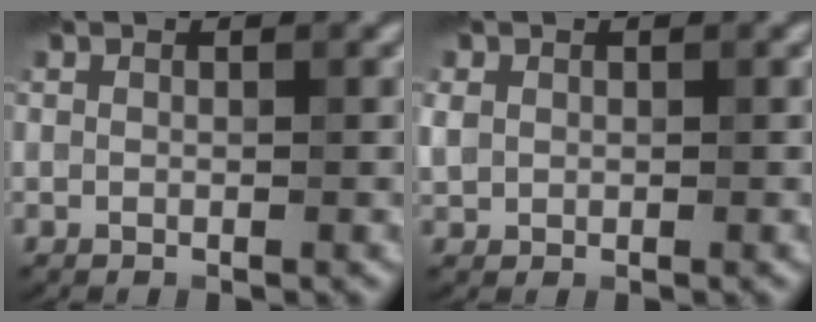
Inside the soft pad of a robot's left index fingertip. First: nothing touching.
{"total": 1.1, "force": [0.3, 1.0, 0.2], "torque": [-0.003, 0.001, 0.003]}